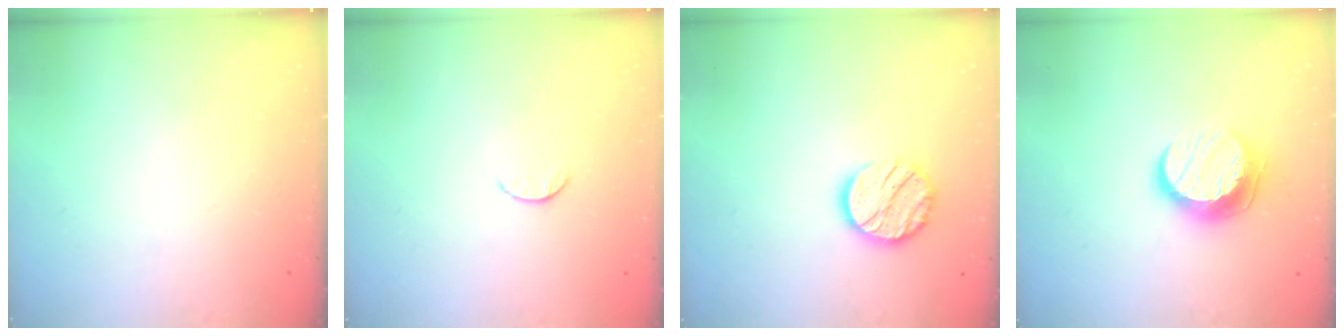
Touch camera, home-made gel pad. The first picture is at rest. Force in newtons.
{"total": 4.7, "press": 4.7, "slide": 0.4}
{"total": 12.6, "press": 12.6, "slide": 0.5}
{"total": 10.7, "press": 10.7, "slide": 0.3}